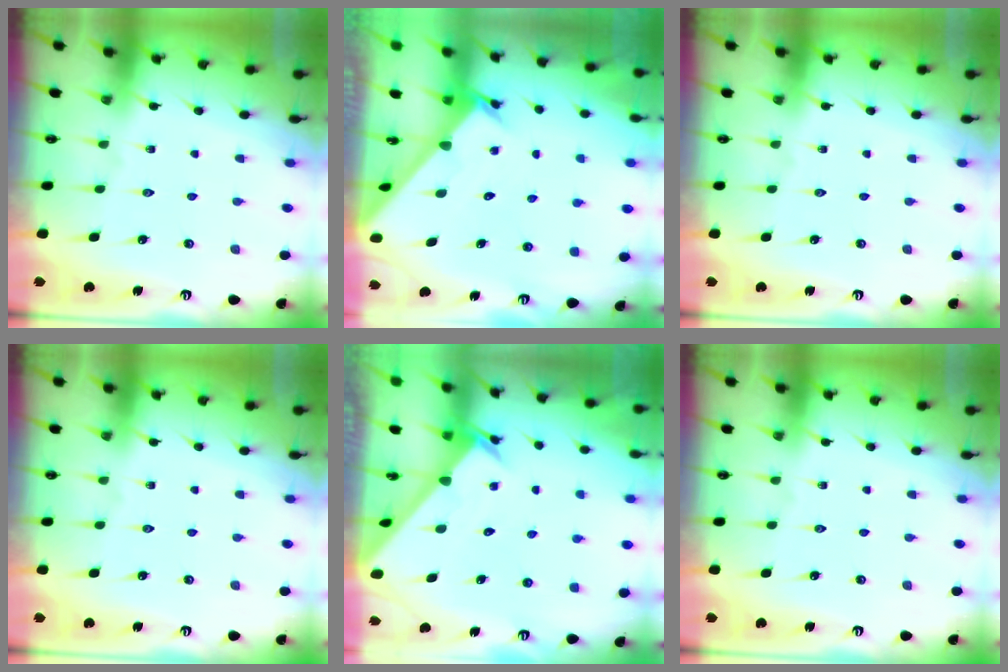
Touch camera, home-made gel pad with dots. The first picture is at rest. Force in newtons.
{"total": 2.4, "press": 2.4, "slide": 0.2}
{"total": 0.0}
{"total": 0.0}
{"total": 2.7, "press": 2.7, "slide": 0.2}
{"total": 0.0}